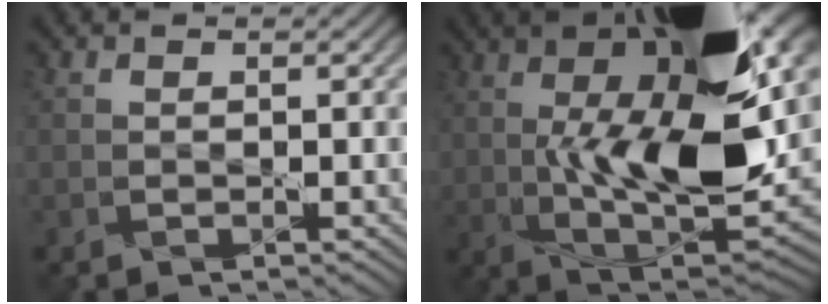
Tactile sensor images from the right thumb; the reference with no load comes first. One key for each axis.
{"total": 21.9, "fx": 6.9, "fy": 9.5, "fz": 18.4, "tx": -0.287, "ty": 0.032, "tz": 0.096}